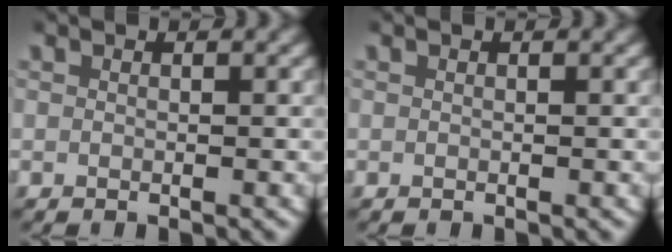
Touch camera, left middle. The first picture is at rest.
{"total": 0.0}